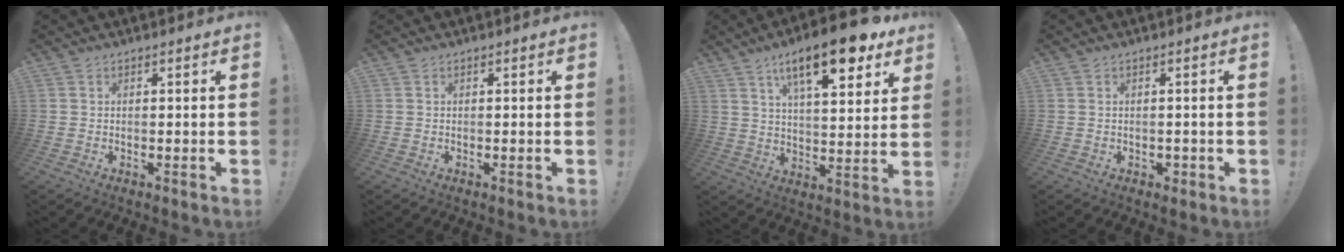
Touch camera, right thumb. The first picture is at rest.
{"total": 0.0}
{"total": 17.6, "force": [9.9, 5.3, 13.5], "torque": [-0.209, -0.048, 0.155]}
{"total": 1.4, "force": [-0.4, 1.2, 0.6], "torque": [0.001, 0.000, -0.010]}